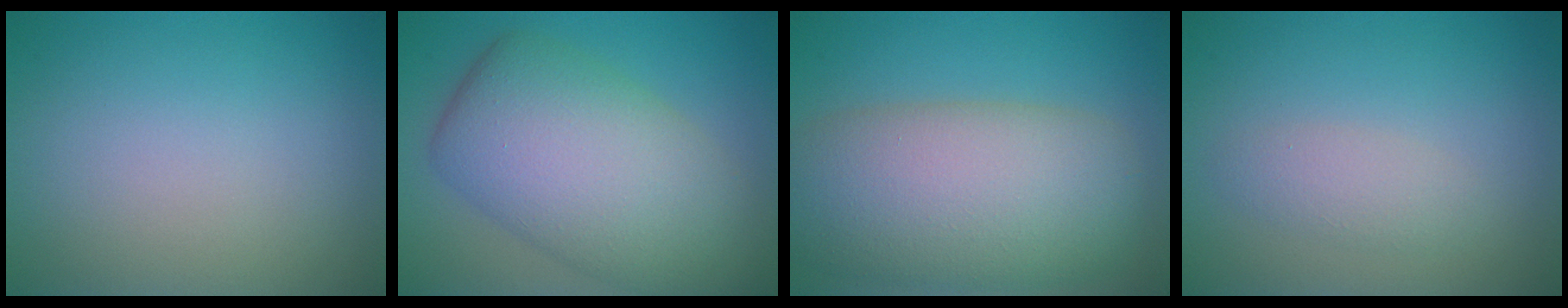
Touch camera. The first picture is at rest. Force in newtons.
{"total": 10.7, "press": 10.7, "slide": 0.4}
{"total": 10.6, "press": 10.6, "slide": 0.6}
{"total": 1.8, "press": 1.8, "slide": 0.0}